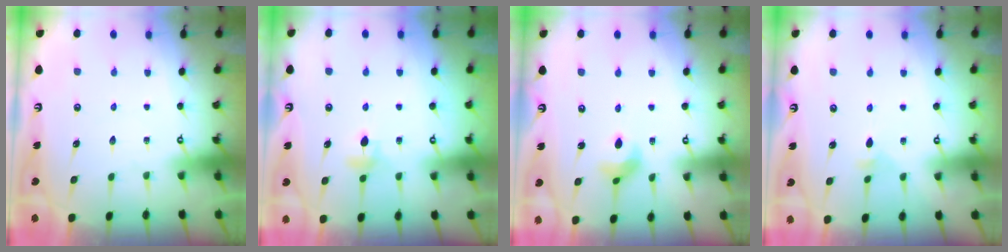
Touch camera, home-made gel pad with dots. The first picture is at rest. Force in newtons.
{"total": 4.4, "press": 4.4, "slide": 0.7}
{"total": 5.7, "press": 5.7, "slide": 0.6}
{"total": 2.8, "press": 2.7, "slide": 0.7}